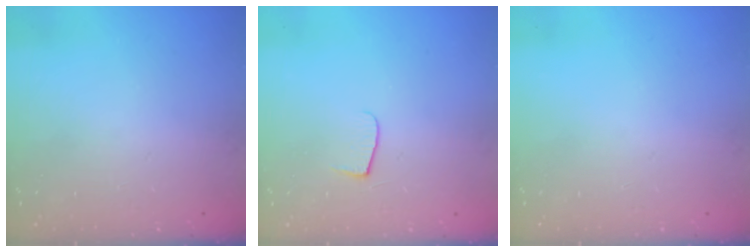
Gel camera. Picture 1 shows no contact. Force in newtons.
{"total": 4.3, "press": 4.2, "slide": 0.5}
{"total": 0.0}